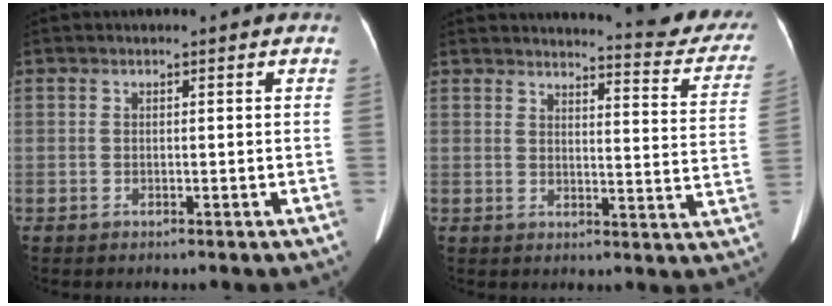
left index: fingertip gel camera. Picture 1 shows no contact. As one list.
[{"total": 14.8, "force": [14.1, 1.5, 4.2], "torque": [-0.030, -0.078, 0.135]}]